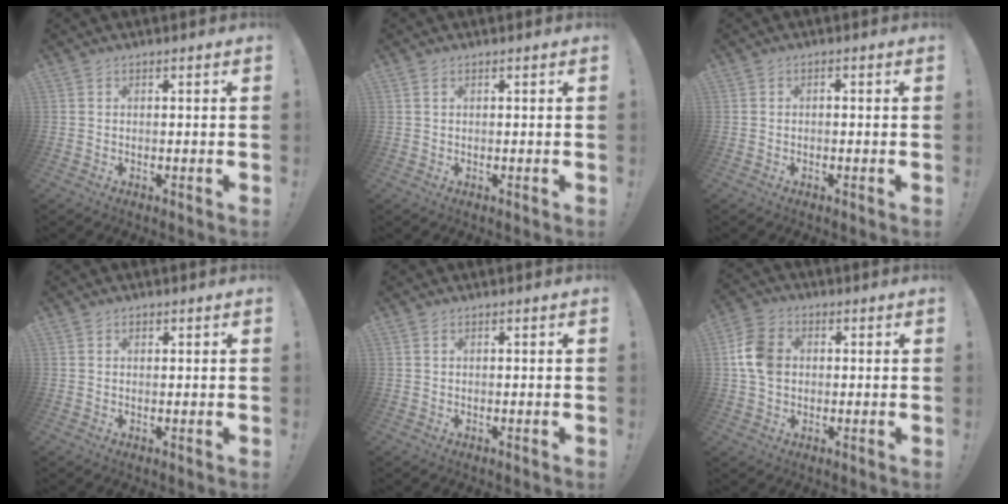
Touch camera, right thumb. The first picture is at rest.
{"total": 1.1, "force": [0.6, 0.5, 0.8], "torque": [-0.010, -0.001, 0.009]}
{"total": 0.6, "force": [-0.5, 0.2, 0.3], "torque": [-0.004, 0.003, -0.009]}
{"total": 0.7, "force": [0.5, 0.4, 0.3], "torque": [0.002, -0.002, 0.008]}
{"total": 0.6, "force": [0.4, 0.3, 0.4], "torque": [-0.003, -0.002, 0.006]}
{"total": 10.2, "force": [0.9, 8.1, 6.3], "torque": [-0.128, 0.013, 0.021]}